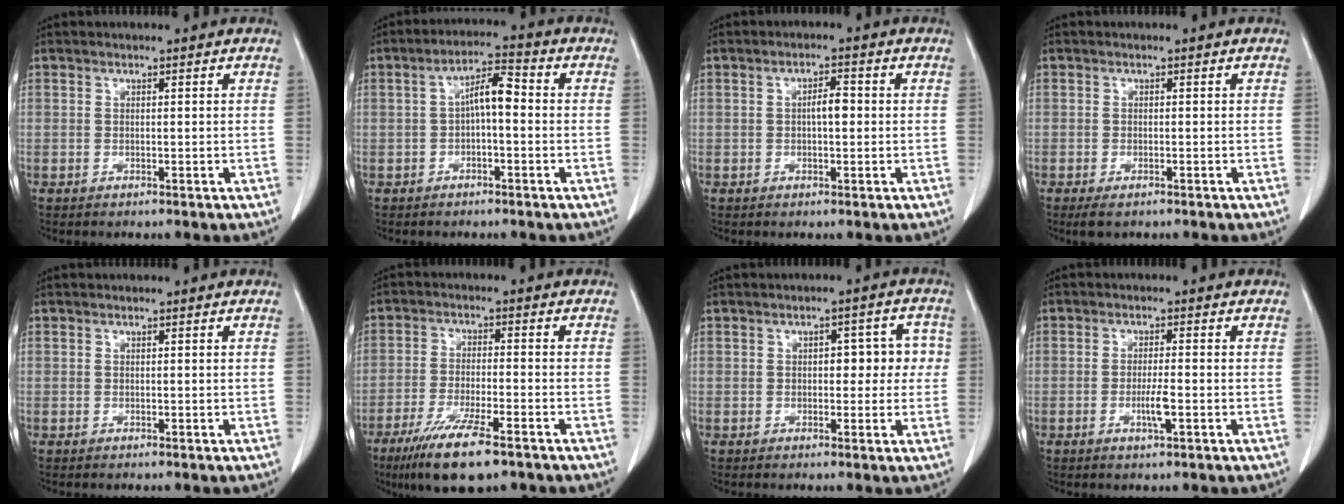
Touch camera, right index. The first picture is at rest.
{"total": 5.3, "force": [-0.2, 1.5, 5.1], "torque": [-0.089, 0.023, -0.005]}
{"total": 2.7, "force": [0.0, 0.8, 2.6], "torque": [-0.043, 0.004, 0.000]}
{"total": 2.1, "force": [-1.3, 0.7, 1.4], "torque": [-0.033, -0.007, -0.016]}
{"total": 0.0}
{"total": 11.0, "force": [-7.3, 1.7, 8.1], "torque": [-0.145, -0.026, -0.120]}
{"total": 5.4, "force": [0.5, 2.8, 4.5], "torque": [-0.044, 0.027, 0.005]}
{"total": 3.1, "force": [-1.0, 0.1, 2.9], "torque": [-0.057, -0.003, -0.015]}